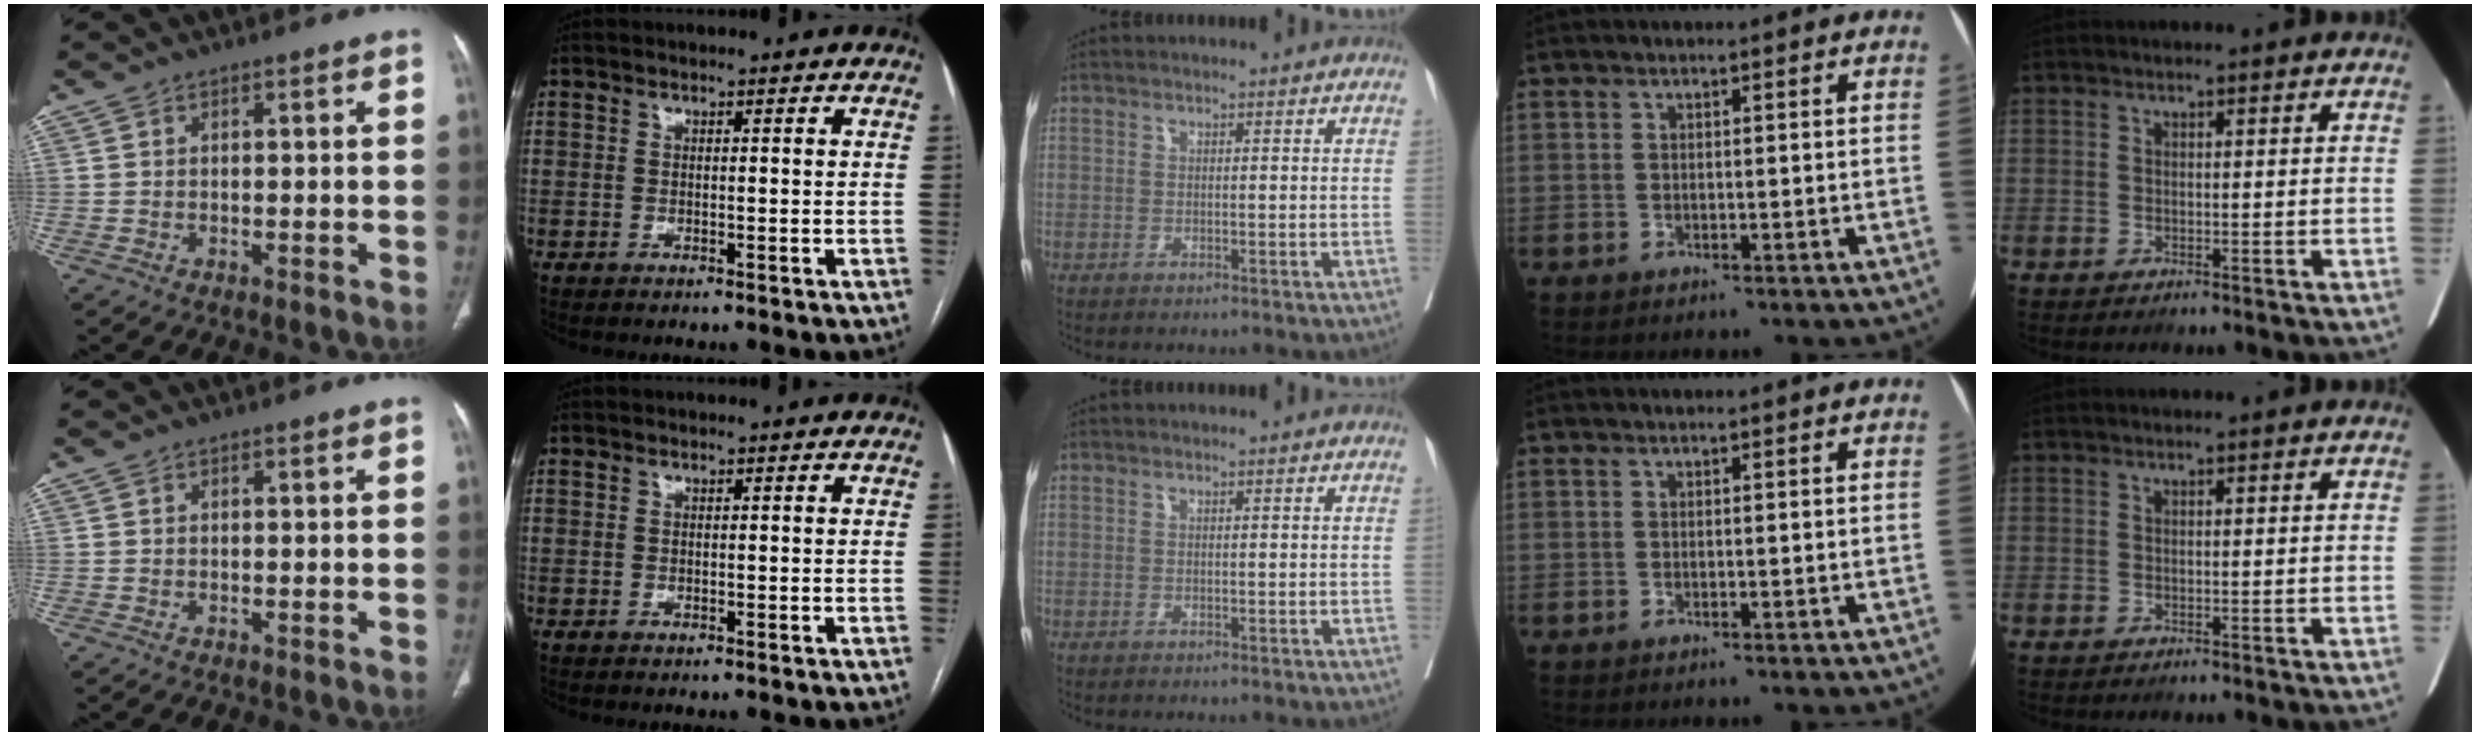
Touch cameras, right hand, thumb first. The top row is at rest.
{}